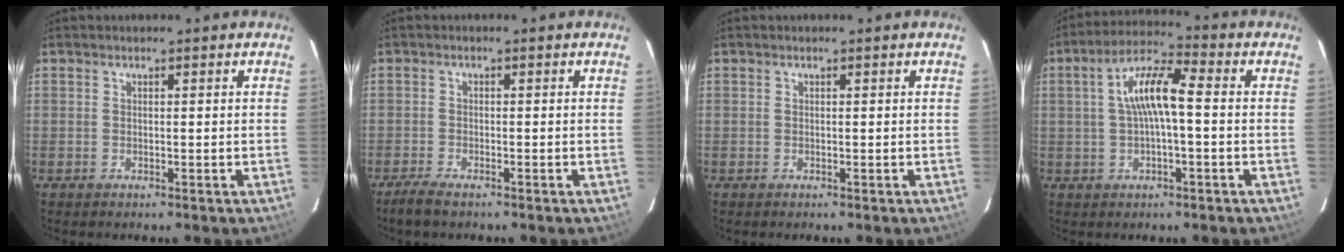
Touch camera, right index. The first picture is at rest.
{"total": 3.1, "force": [-2.5, 0.7, 1.6], "torque": [-0.050, -0.005, -0.052]}
{"total": 0.0}
{"total": 8.7, "force": [0.3, 2.2, 8.4], "torque": [-0.160, 0.021, 0.005]}